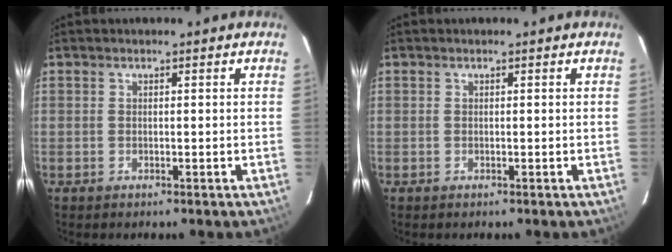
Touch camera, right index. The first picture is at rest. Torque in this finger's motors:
{"motor_torque": [-0.01, -0.01, 0.00, 0.01]}